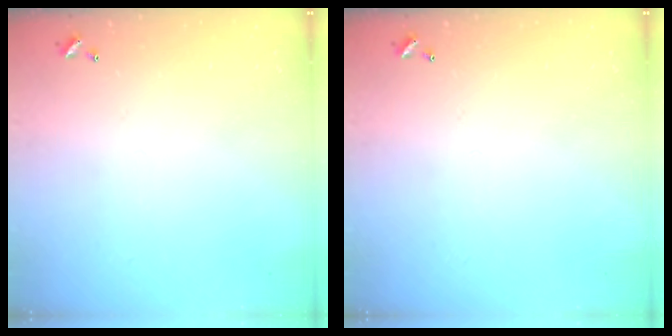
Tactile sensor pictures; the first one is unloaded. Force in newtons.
{"total": 0.0}